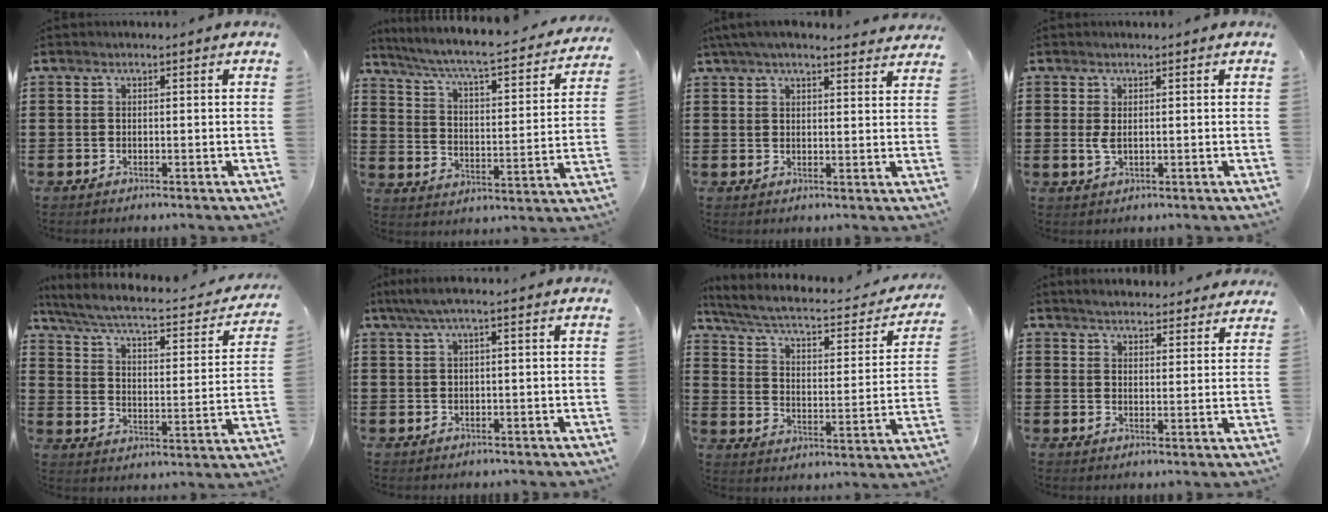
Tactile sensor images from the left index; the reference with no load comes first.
{"total": 5.3, "force": [4.6, 0.0, 2.8], "torque": [-0.076, -0.041, 0.067]}
{"total": 4.3, "force": [3.9, 0.4, 1.9], "torque": [-0.048, -0.004, 0.072]}
{"total": 1.7, "force": [0.2, 0.6, 1.6], "torque": [-0.046, -0.005, -0.002]}
{"total": 4.6, "force": [3.7, 0.2, 2.7], "torque": [-0.073, -0.036, 0.053]}
{"total": 2.3, "force": [0.1, 0.1, 2.3], "torque": [-0.048, -0.003, -0.002]}
{"total": 4.4, "force": [3.3, 0.8, 2.8], "torque": [-0.074, -0.033, 0.047]}
{"total": 3.6, "force": [3.6, 0.2, 0.4], "torque": [-0.018, -0.012, 0.065]}